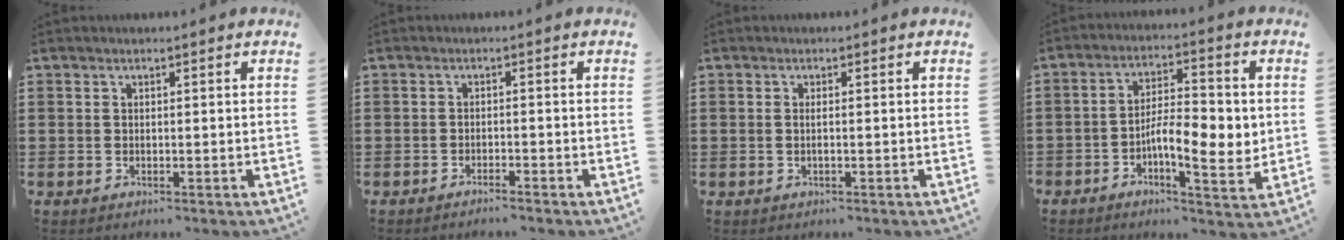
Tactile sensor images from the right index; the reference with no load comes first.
{"total": 1.4, "force": [-1.4, -0.3, 0.3], "torque": [-0.009, -0.001, -0.026]}
{"total": 0.9, "force": [-0.2, 0.0, 0.9], "torque": [-0.017, -0.002, -0.003]}
{"total": 7.9, "force": [-1.3, 2.8, 7.3], "torque": [-0.119, 0.002, -0.026]}